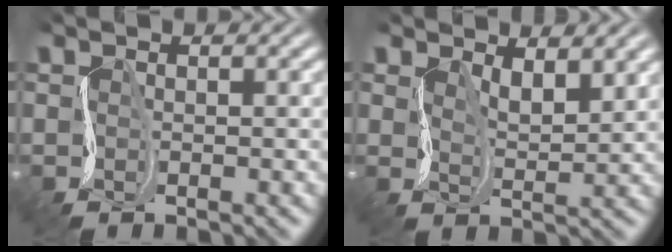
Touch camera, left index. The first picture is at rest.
{"total": 2.8, "force": [1.6, 1.1, 2.0], "torque": [-0.045, -0.011, 0.028]}